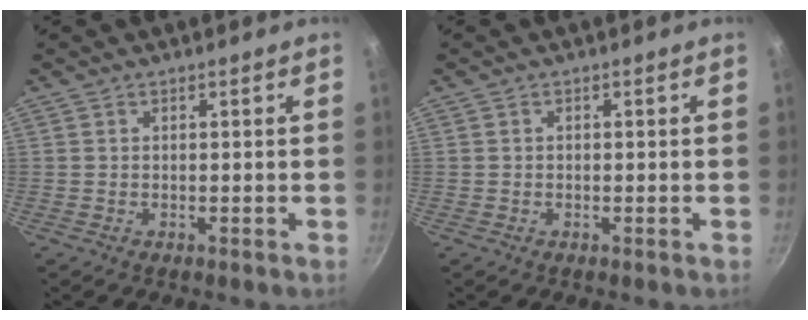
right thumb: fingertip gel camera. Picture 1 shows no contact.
{"total": 0.0}